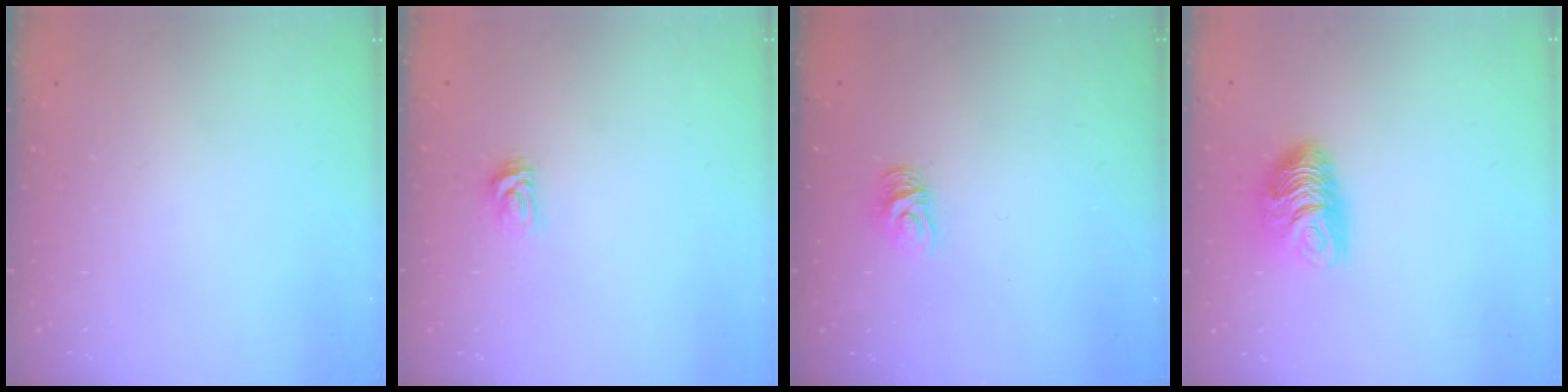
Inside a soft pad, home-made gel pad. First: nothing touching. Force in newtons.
{"total": 3.6, "press": 3.6, "slide": 0.4}
{"total": 6.3, "press": 6.3, "slide": 0.2}
{"total": 9.4, "press": 9.4, "slide": 0.5}